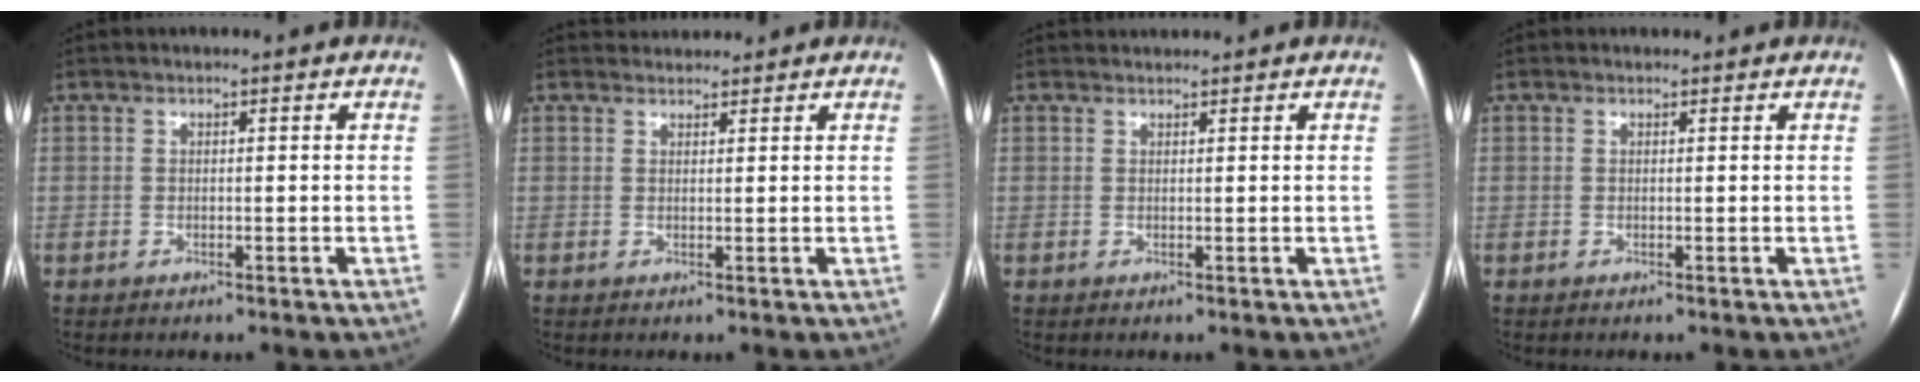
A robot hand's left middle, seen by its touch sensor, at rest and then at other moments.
{"total": 2.0, "force": [1.9, 0.5, -0.3], "torque": [0.003, 0.018, 0.032]}
{"total": 1.4, "force": [1.4, 0.0, -0.1], "torque": [-0.003, 0.018, 0.028]}
{"total": 0.6, "force": [0.5, 0.3, 0.0], "torque": [-0.006, 0.006, 0.008]}